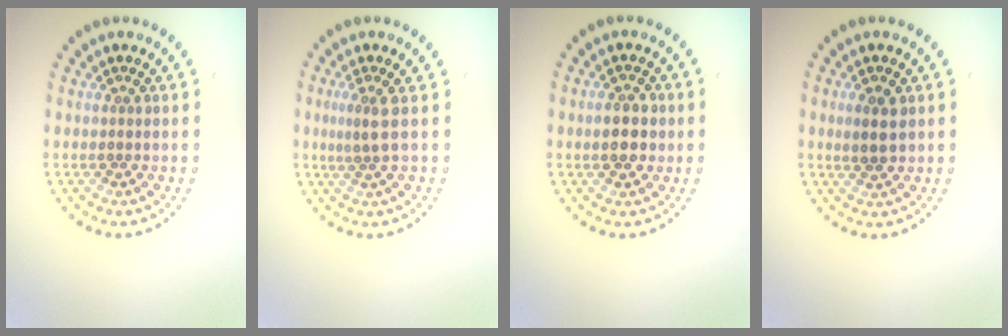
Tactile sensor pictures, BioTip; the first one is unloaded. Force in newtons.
{"total": 1.9, "press": 1.2, "slide": 1.5}
{"total": 2.8, "press": 2.8, "slide": 0.2}
{"total": 2.1, "press": 2.0, "slide": 0.4}